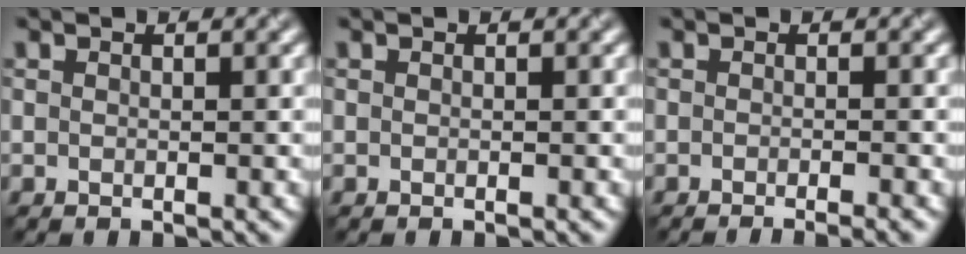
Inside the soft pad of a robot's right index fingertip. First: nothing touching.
{"total": 0.0}
{"total": 3.1, "force": [-1.8, 0.8, 2.3], "torque": [-0.017, 0.006, -0.023]}